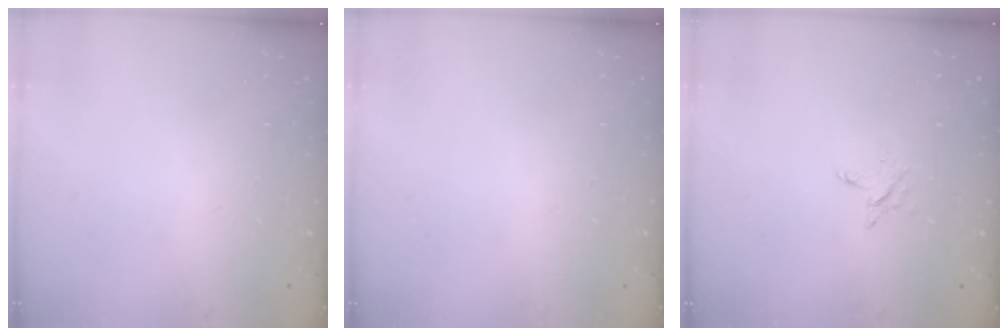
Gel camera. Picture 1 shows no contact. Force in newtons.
{"total": 0.0}
{"total": 2.4, "press": 2.4, "slide": 0.1}